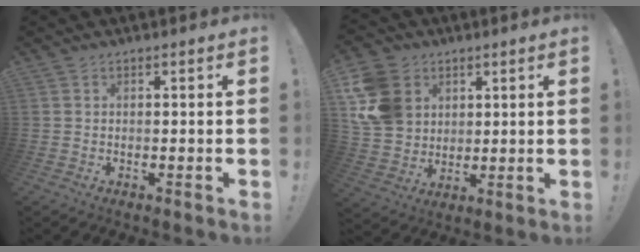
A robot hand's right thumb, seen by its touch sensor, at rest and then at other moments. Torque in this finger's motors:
{"motor_torque": [1.07, 2.53, 0.48, -0.18, 0.07]}